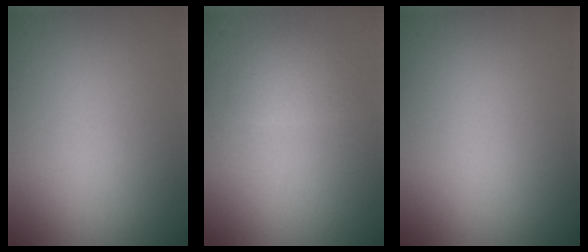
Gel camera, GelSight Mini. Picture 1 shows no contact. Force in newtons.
{"total": 1.5, "press": 1.5, "slide": 0.1}
{"total": 0.0}